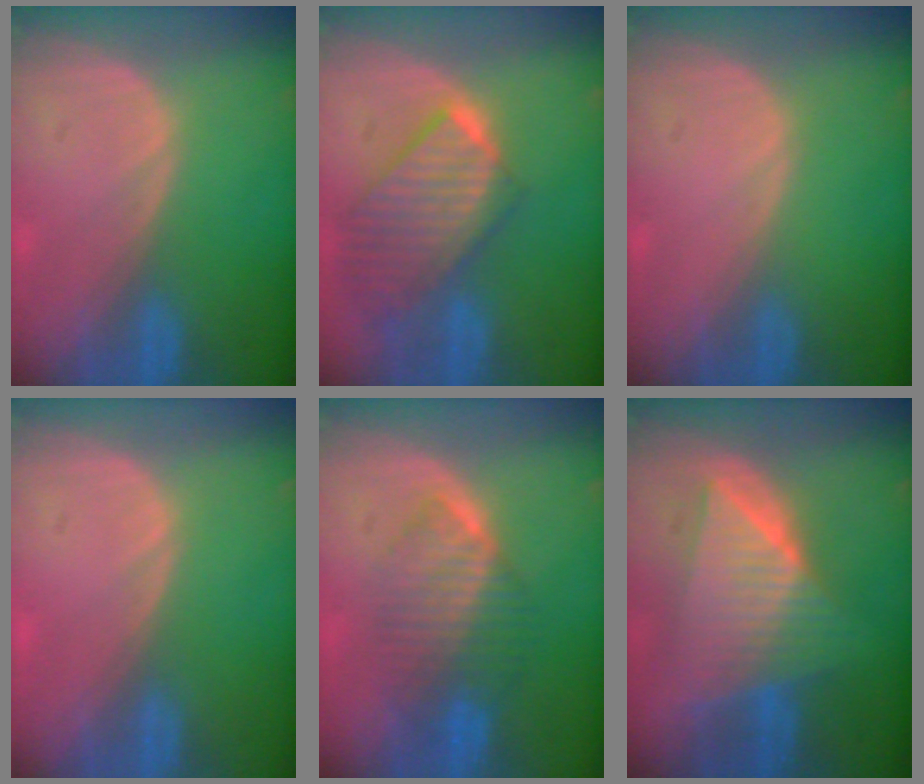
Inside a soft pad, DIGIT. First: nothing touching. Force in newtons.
{"total": 9.8, "press": 8.6, "slide": 4.8}
{"total": 0.0}
{"total": 0.7, "press": 0.1, "slide": 0.7}
{"total": 6.5, "press": 6.5, "slide": 0.1}
{"total": 9.6, "press": 9.6, "slide": 0.8}